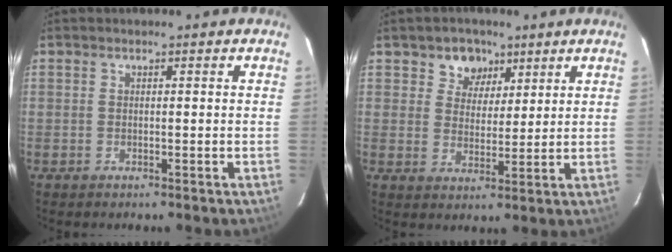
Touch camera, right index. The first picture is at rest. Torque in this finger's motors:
{"motor_torque": [0.10, 0.09, 0.02, 0.02]}